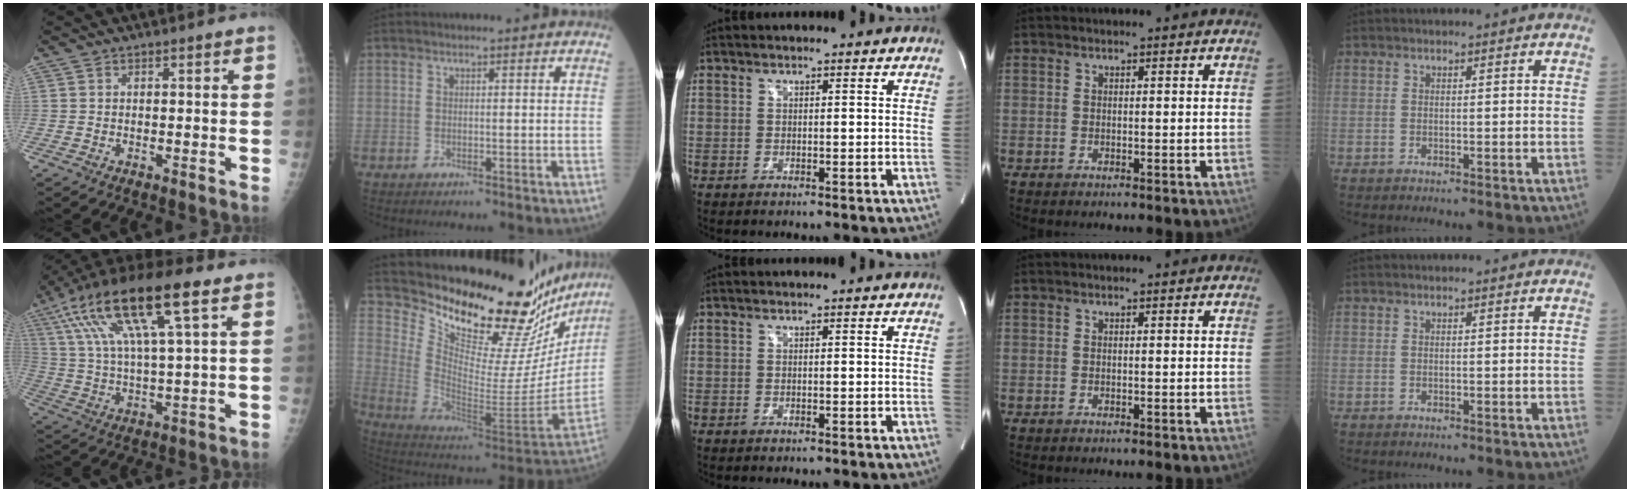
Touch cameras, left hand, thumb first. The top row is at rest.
{"thumb": {"total": 19.6, "force": [9.0, 4.7, 16.7], "torque": [-0.325, 0.005, 0.159]}, "index": {"total": 29.2, "force": [25.5, 6.8, 12.5], "torque": [-0.200, -0.101, 0.348]}}